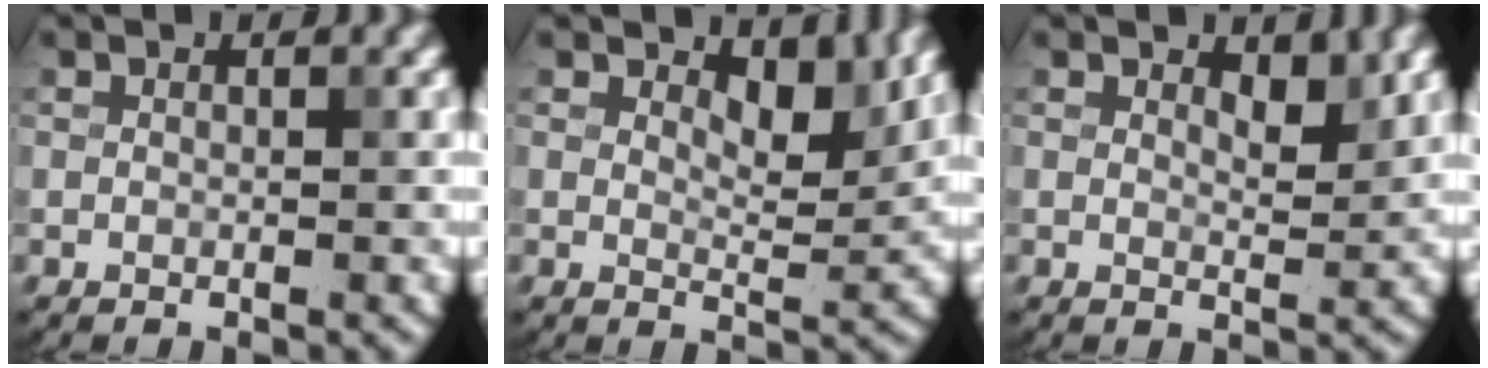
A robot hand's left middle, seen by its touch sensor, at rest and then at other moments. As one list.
[{"total": 3.6, "force": [2.4, 1.4, 2.3], "torque": [-0.035, -0.008, 0.031]}, {"total": 1.7, "force": [1.1, 0.5, 1.1], "torque": [-0.016, -0.007, 0.016]}]